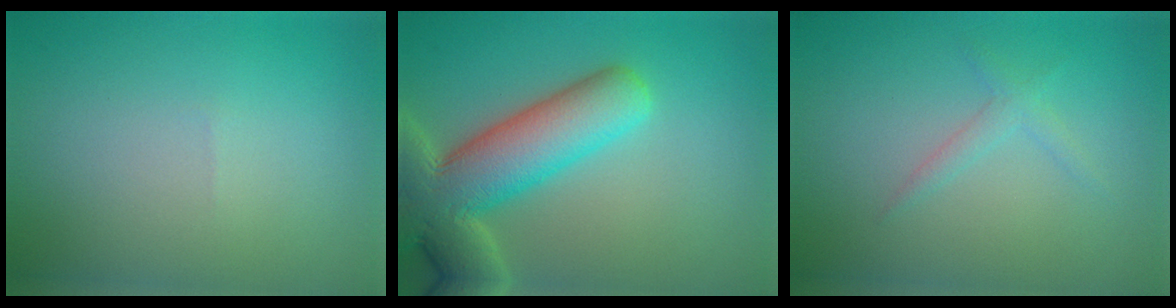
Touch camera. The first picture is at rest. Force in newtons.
{"total": 10.0, "press": 9.9, "slide": 1.0}
{"total": 1.3, "press": 1.2, "slide": 0.1}